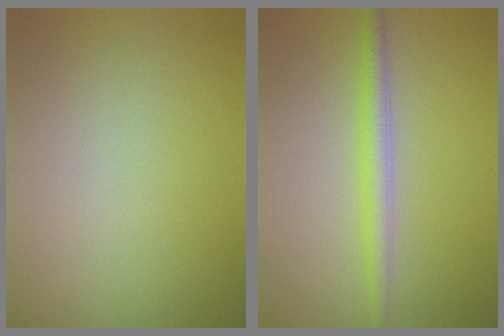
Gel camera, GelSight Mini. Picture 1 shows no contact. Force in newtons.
{"total": 2.5, "press": 2.5, "slide": 0.1}